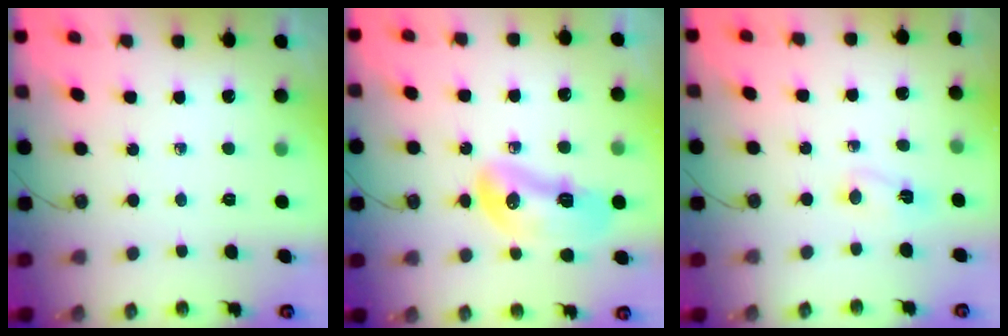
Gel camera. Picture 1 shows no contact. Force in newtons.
{"total": 12.2, "press": 12.1, "slide": 1.3}
{"total": 2.6, "press": 2.6, "slide": 0.6}